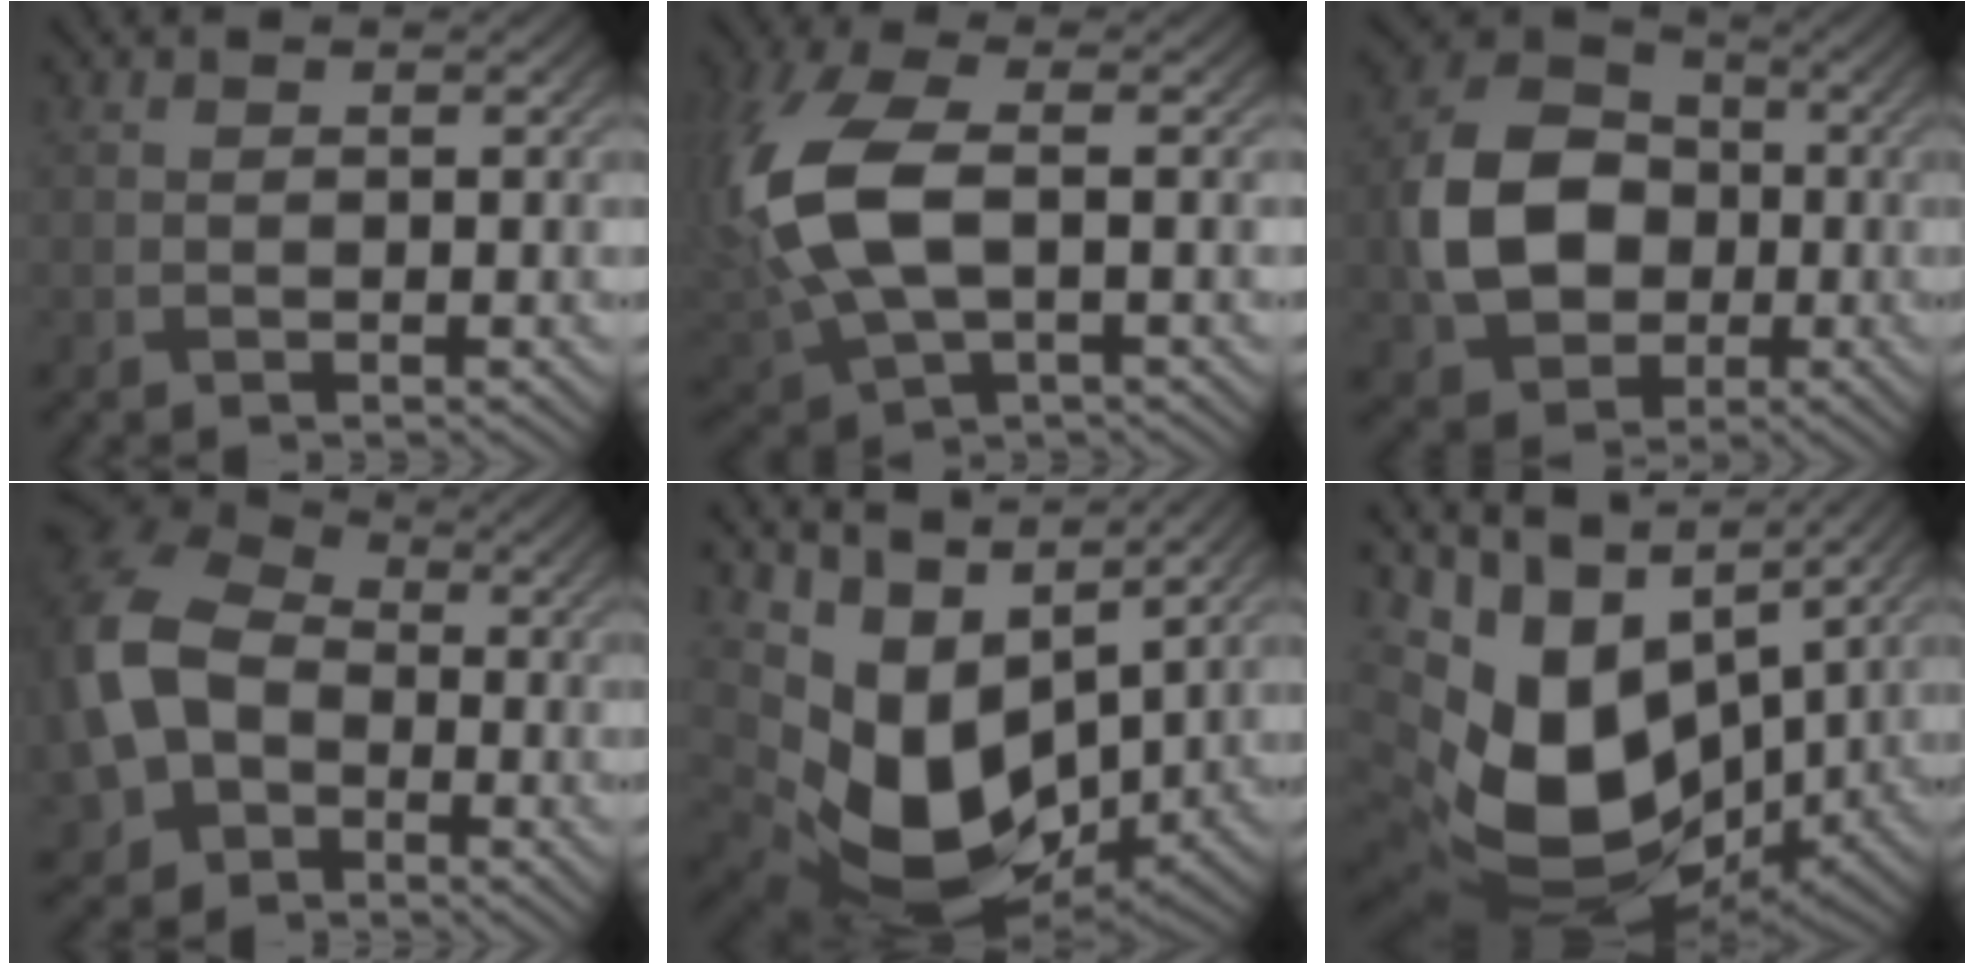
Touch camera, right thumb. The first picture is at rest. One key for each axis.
{"total": 13.0, "fx": 0.6, "fy": 6.9, "fz": 11.0, "tx": -0.294, "ty": 0.005, "tz": 0.010}
{"total": 10.8, "fx": -1.2, "fy": 8.6, "fz": 6.4, "tx": -0.146, "ty": 0.000, "tz": -0.031}
{"total": 14.2, "fx": -2.5, "fy": 10.5, "fz": 9.3, "tx": -0.245, "ty": -0.022, "tz": -0.049}
{"total": 13.8, "fx": 2.3, "fy": 9.5, "fz": 9.8, "tx": -0.217, "ty": -0.028, "tz": 0.058}
{"total": 18.2, "fx": 1.0, "fy": 12.2, "fz": 13.5, "tx": -0.292, "ty": -0.028, "tz": 0.042}